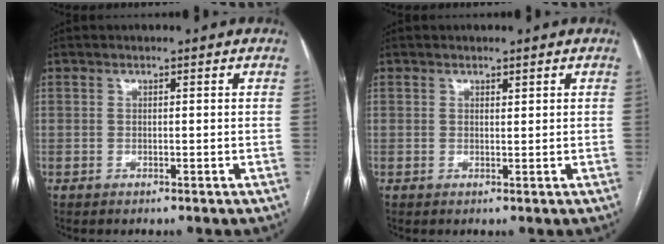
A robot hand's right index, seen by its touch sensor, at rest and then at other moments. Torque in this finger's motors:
{"motor_torque": [-0.27, 0.10, 0.08, 0.00]}